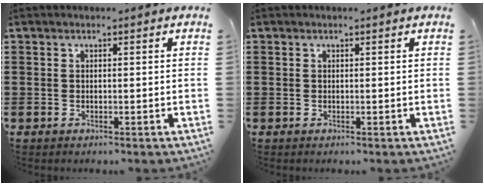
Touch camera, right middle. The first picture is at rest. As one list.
[{"total": 0.0}]